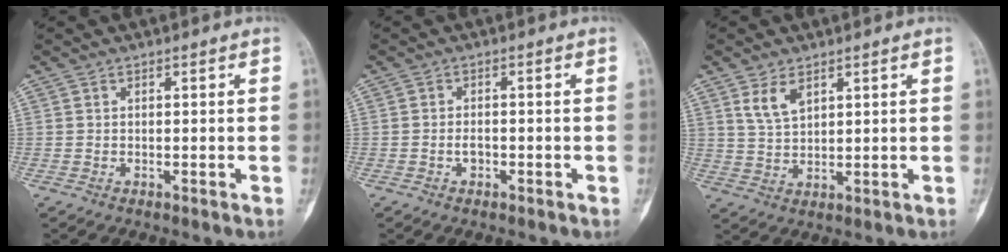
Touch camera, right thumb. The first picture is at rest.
{"total": 1.6, "force": [-0.7, 1.1, 1.0], "torque": [-0.014, 0.005, -0.013]}
{"total": 4.8, "force": [2.7, 2.5, 3.1], "torque": [-0.052, -0.014, 0.059]}